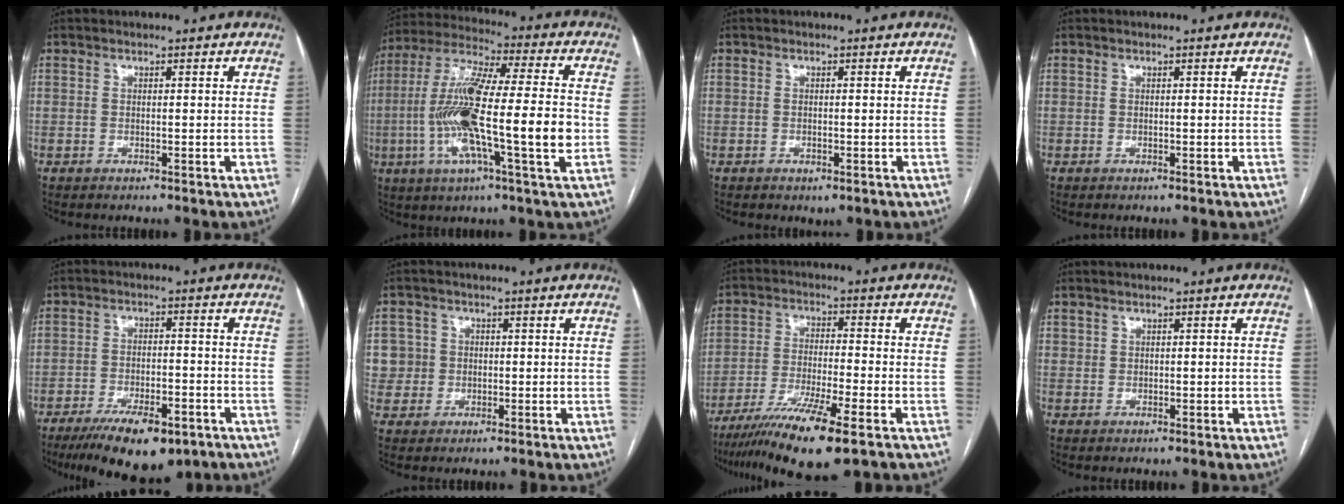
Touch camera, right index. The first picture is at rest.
{"total": 19.5, "force": [-3.4, 1.5, 19.1], "torque": [-0.362, -0.001, -0.064]}
{"total": 0.9, "force": [-0.4, 0.4, 0.6], "torque": [-0.011, -0.002, 0.000]}
{"total": 0.0}
{"total": 12.4, "force": [-8.4, 4.1, 8.1], "torque": [-0.128, -0.010, -0.129]}
{"total": 5.0, "force": [0.6, 5.0, -0.1], "torque": [0.014, 0.015, 0.014]}
{"total": 12.9, "force": [-8.2, 0.4, 9.9], "torque": [-0.186, -0.031, -0.143]}
{"total": 0.8, "force": [0.5, 0.6, 0.2], "torque": [0.002, 0.000, 0.010]}